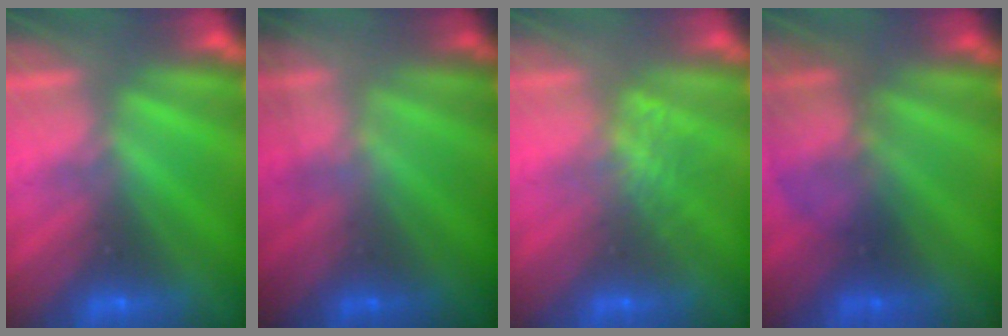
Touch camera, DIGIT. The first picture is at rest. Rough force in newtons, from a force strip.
{"total": 1.5}
{"total": 1.9}
{"total": 2.2}